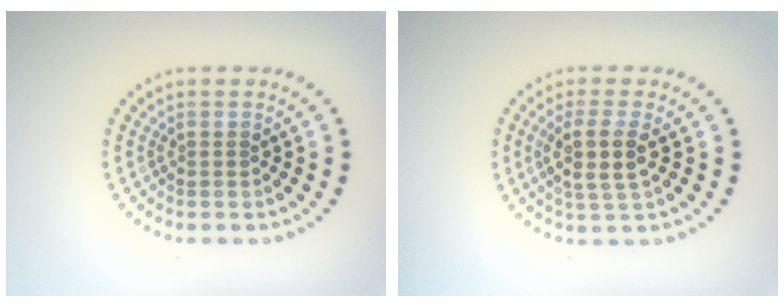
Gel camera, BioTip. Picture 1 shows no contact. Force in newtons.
{"total": 3.1, "press": 2.7, "slide": 1.6}